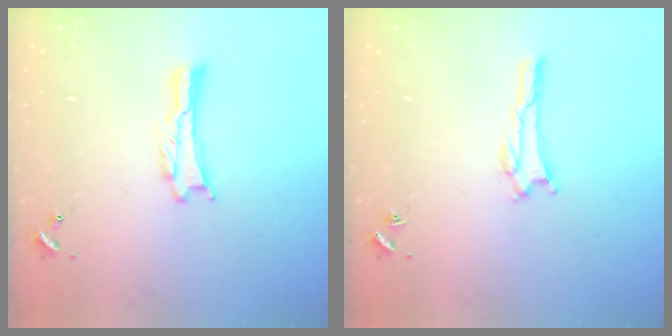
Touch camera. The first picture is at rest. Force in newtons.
{"total": 1.5, "press": 1.5, "slide": 0.2}